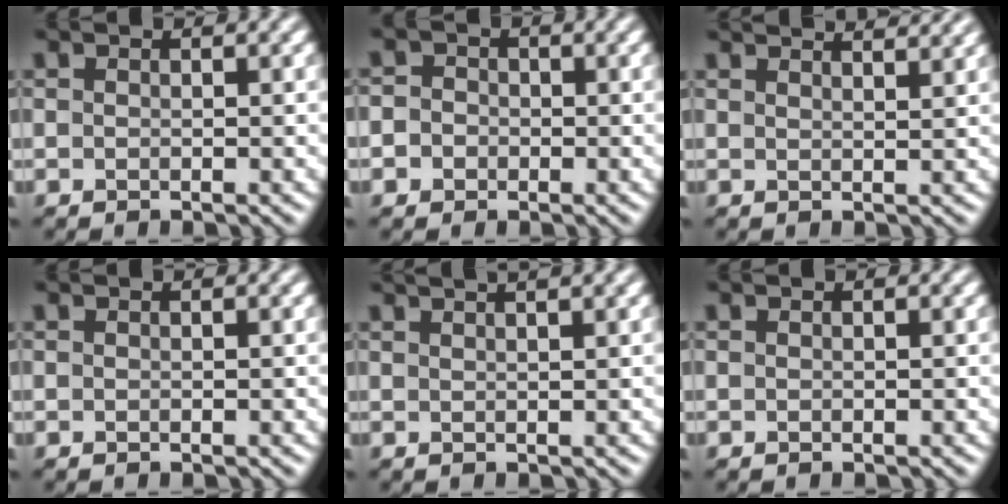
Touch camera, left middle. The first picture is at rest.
{"total": 2.0, "force": [-0.2, 1.9, 0.4], "torque": [0.008, 0.009, -0.023]}
{"total": 5.7, "force": [4.9, 1.6, 2.4], "torque": [-0.019, 0.034, 0.039]}
{"total": 0.0}
{"total": 5.1, "force": [3.5, 2.0, 3.1], "torque": [-0.019, 0.039, 0.019]}
{"total": 0.0}